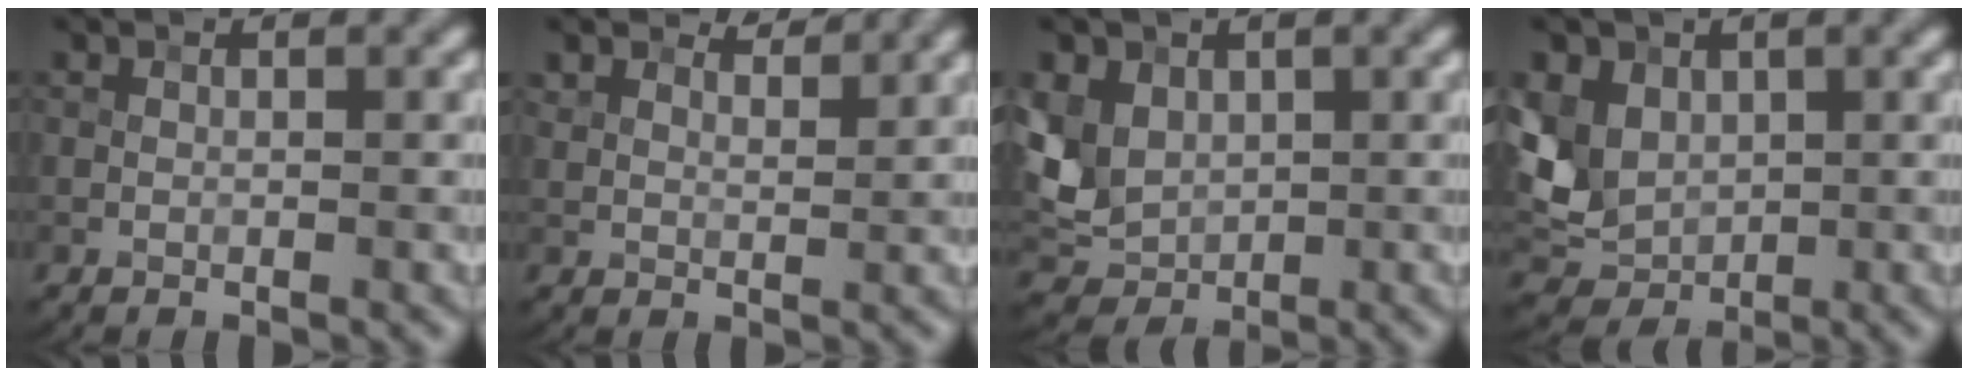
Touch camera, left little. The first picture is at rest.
{"total": 2.7, "force": [2.6, 0.7, 0.5], "torque": [-0.018, 0.002, 0.043]}
{"total": 5.1, "force": [1.1, 4.1, 2.8], "torque": [-0.071, 0.000, 0.017]}
{"total": 5.9, "force": [1.2, 4.7, 3.4], "torque": [-0.084, 0.001, 0.018]}